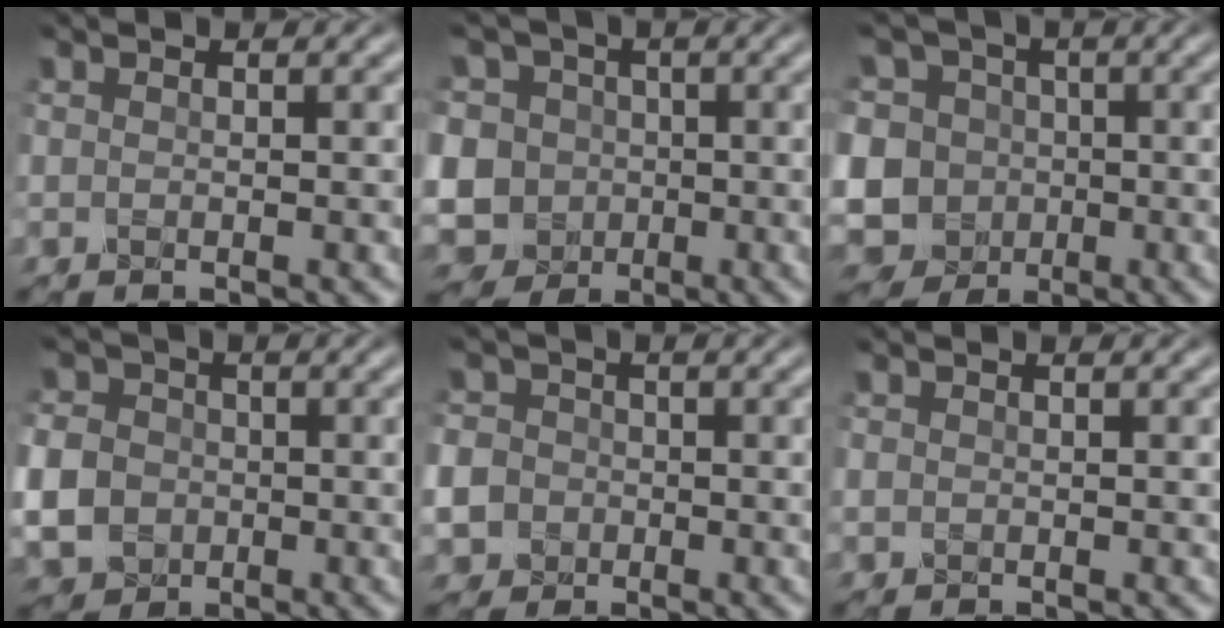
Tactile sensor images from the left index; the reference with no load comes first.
{"total": 12.6, "force": [-0.3, 11.9, 4.1], "torque": [-0.124, 0.005, -0.032]}
{"total": 14.4, "force": [-1.0, 13.6, 4.6], "torque": [-0.142, 0.004, -0.047]}
{"total": 5.8, "force": [-1.2, 5.1, 2.6], "torque": [-0.067, -0.010, -0.037]}
{"total": 8.3, "force": [-2.8, 7.4, 2.6], "torque": [-0.071, -0.017, -0.083]}
{"total": 0.6, "force": [0.0, 0.5, 0.2], "torque": [-0.003, -0.002, -0.001]}